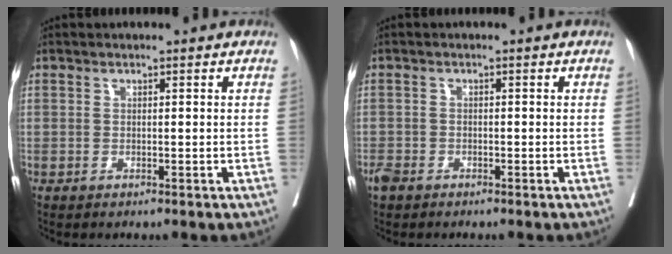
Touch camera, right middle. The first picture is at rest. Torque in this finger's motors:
{"motor_torque": [-0.14, -0.24, 0.08, 0.02]}